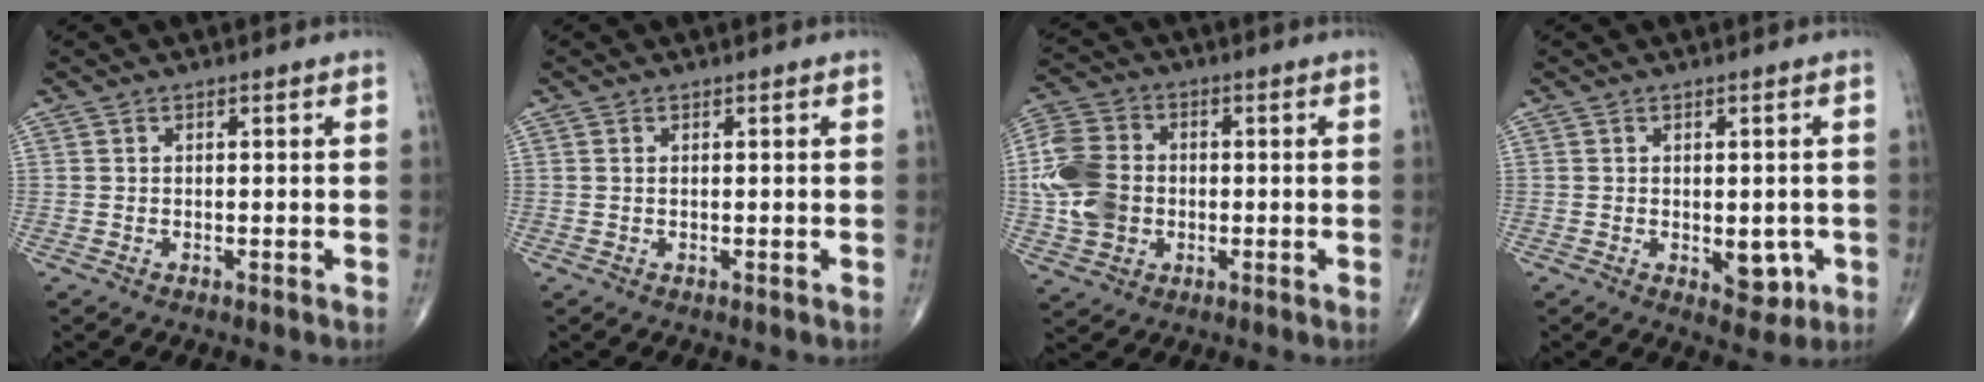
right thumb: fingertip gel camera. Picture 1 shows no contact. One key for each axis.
{"total": 0.0}
{"total": 11.8, "fx": -0.8, "fy": 9.2, "fz": 7.3, "tx": -0.142, "ty": 0.012, "tz": -0.019}
{"total": 4.8, "fx": -1.0, "fy": 2.8, "fz": 3.7, "tx": -0.023, "ty": -0.005, "tz": -0.005}